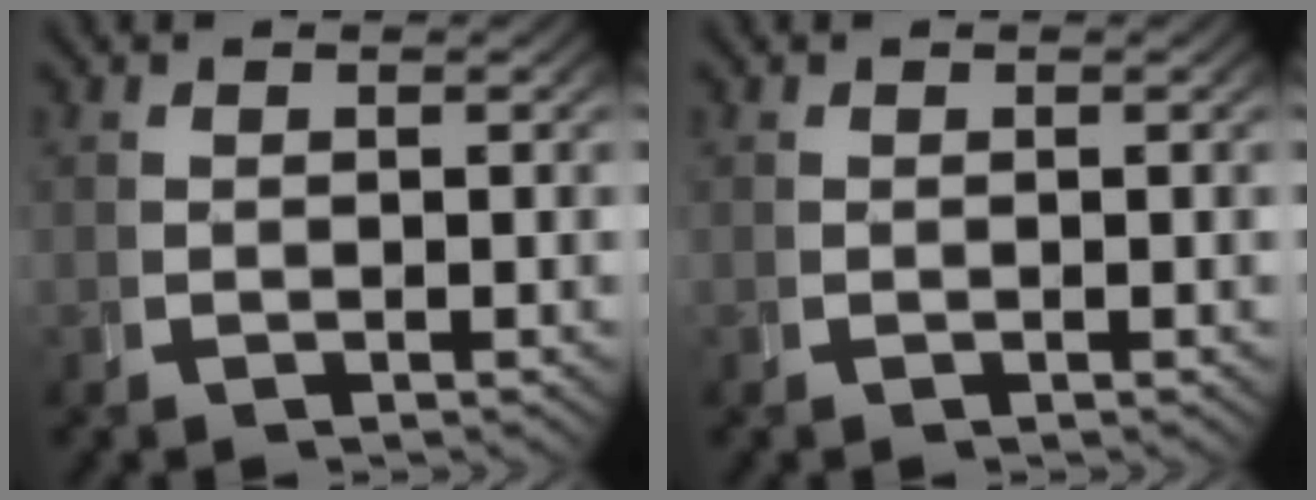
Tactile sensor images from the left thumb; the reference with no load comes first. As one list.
[{"total": 0.0}]